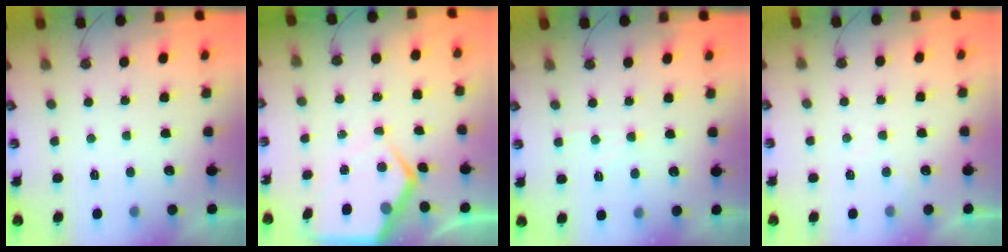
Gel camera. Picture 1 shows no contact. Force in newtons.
{"total": 9.0, "press": 8.9, "slide": 1.1}
{"total": 3.9, "press": 3.9, "slide": 0.6}
{"total": 4.2, "press": 4.1, "slide": 0.5}